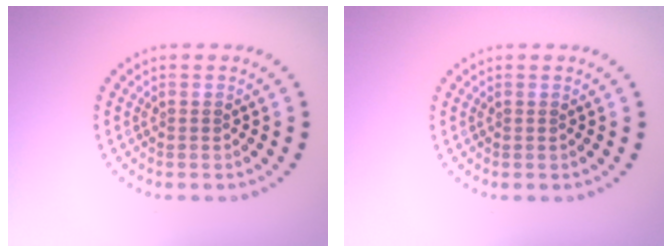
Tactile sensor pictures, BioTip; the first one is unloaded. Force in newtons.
{"total": 0.0}